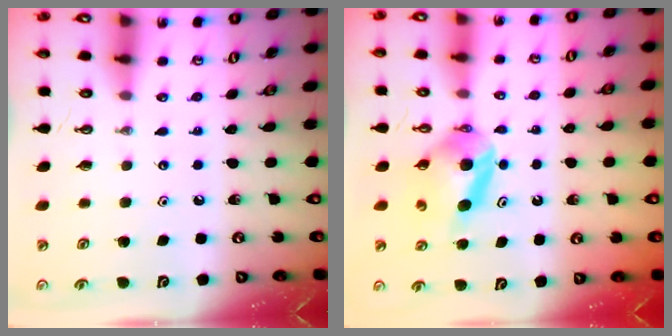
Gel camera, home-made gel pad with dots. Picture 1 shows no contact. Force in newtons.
{"total": 5.9, "press": 5.8, "slide": 1.0}